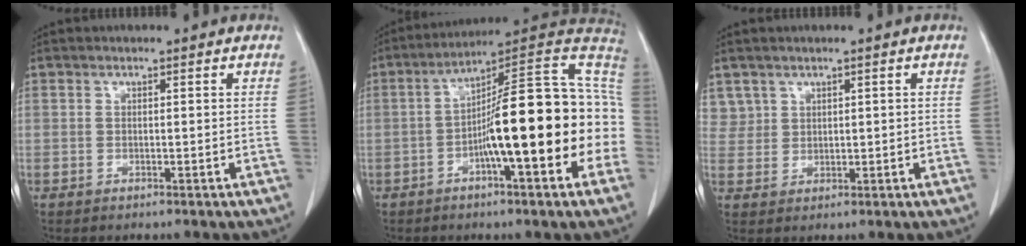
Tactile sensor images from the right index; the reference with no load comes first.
{"total": 22.2, "force": [-3.3, 3.5, 21.7], "torque": [-0.256, 0.040, -0.045]}
{"total": 3.8, "force": [1.6, 3.4, 0.4], "torque": [-0.005, 0.014, 0.040]}